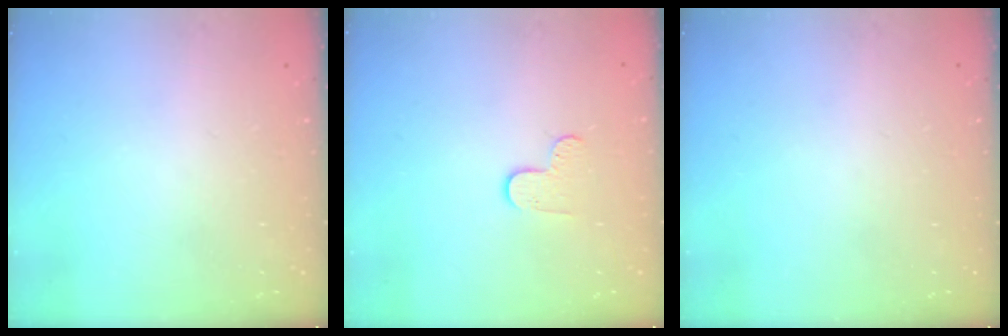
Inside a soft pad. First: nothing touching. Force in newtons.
{"total": 6.4, "press": 6.4, "slide": 0.5}
{"total": 0.0}